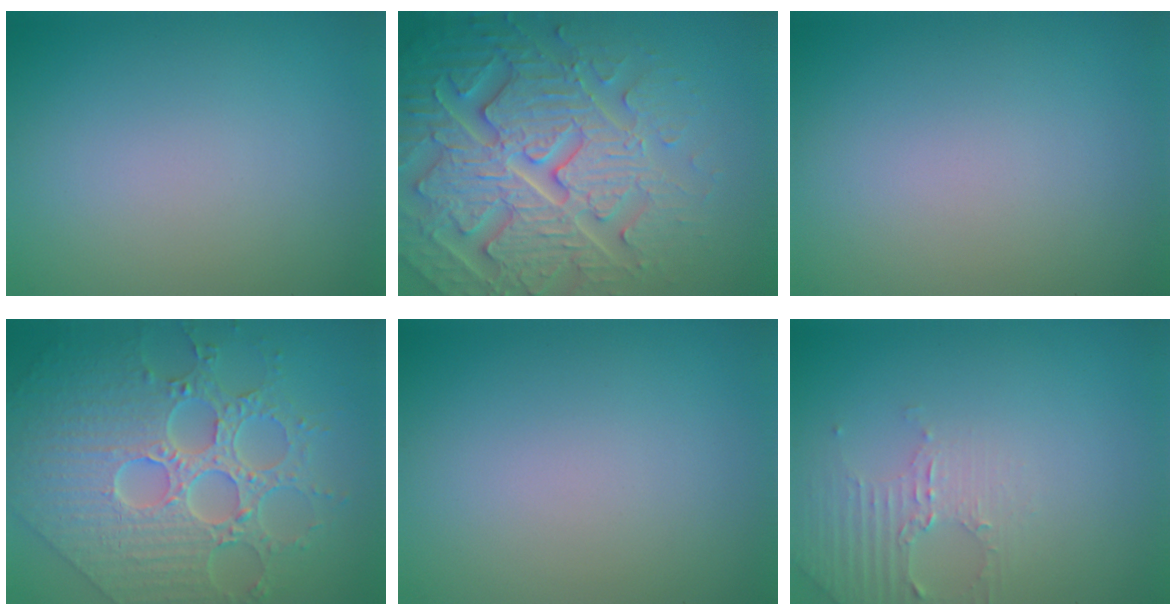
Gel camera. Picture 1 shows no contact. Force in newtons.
{"total": 7.9, "press": 7.7, "slide": 2.0}
{"total": 0.0}
{"total": 9.4, "press": 6.9, "slide": 6.4}
{"total": 0.0}
{"total": 2.6, "press": 2.5, "slide": 0.7}